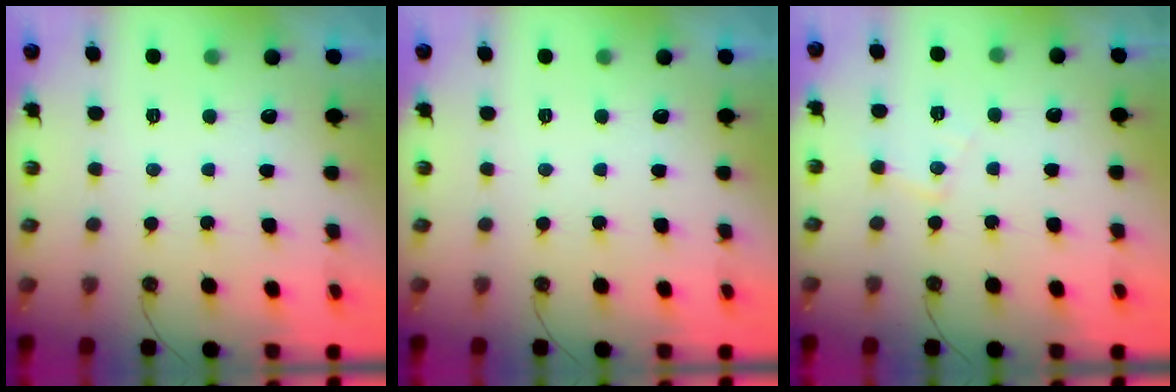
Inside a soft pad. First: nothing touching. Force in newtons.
{"total": 0.0}
{"total": 6.3, "press": 6.2, "slide": 0.4}